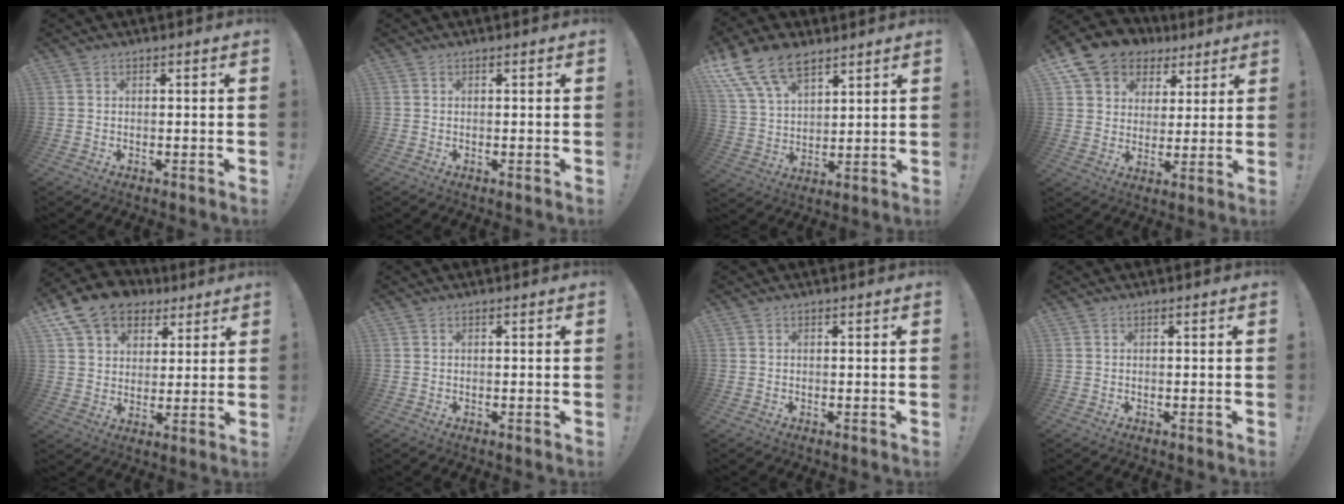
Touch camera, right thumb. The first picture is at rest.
{"total": 0.0}
{"total": 15.4, "force": [10.3, 8.4, 7.9], "torque": [-0.154, -0.057, 0.192]}
{"total": 11.9, "force": [7.5, 8.7, 3.3], "torque": [-0.057, -0.055, 0.147]}
{"total": 14.2, "force": [8.8, 9.7, 5.3], "torque": [-0.094, -0.051, 0.170]}
{"total": 0.0}
{"total": 0.0}
{"total": 0.0}